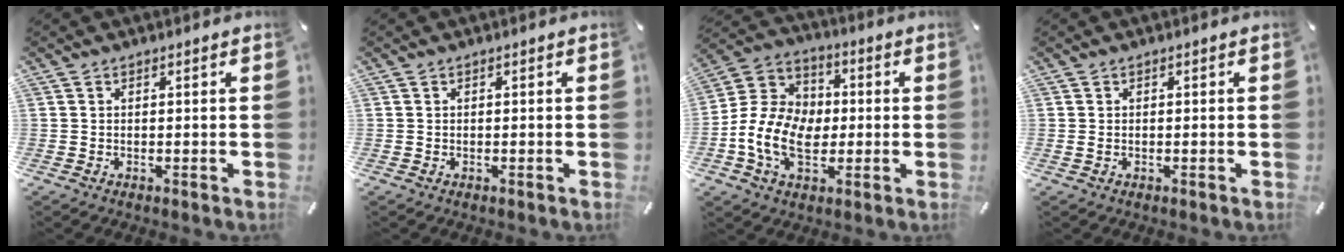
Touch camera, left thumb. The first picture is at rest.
{"total": 0.0}
{"total": 13.1, "force": [-2.5, 10.0, 8.0], "torque": [-0.189, 0.020, -0.041]}
{"total": 0.8, "force": [-0.1, 0.5, 0.5], "torque": [-0.010, 0.001, -0.003]}